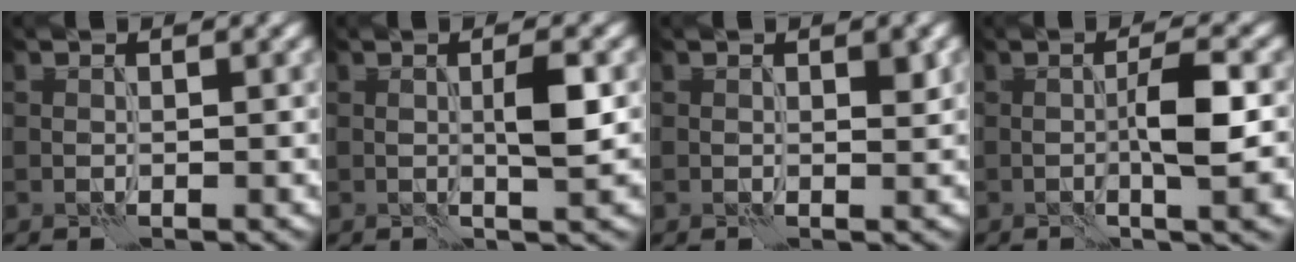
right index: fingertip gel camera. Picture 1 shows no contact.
{"total": 3.0, "force": [0.0, 0.3, 3.0], "torque": [-0.054, 0.004, -0.001]}
{"total": 1.0, "force": [0.4, 0.2, 0.9], "torque": [-0.010, 0.000, 0.005]}
{"total": 5.6, "force": [-0.7, 0.9, 5.5], "torque": [-0.093, 0.005, -0.012]}